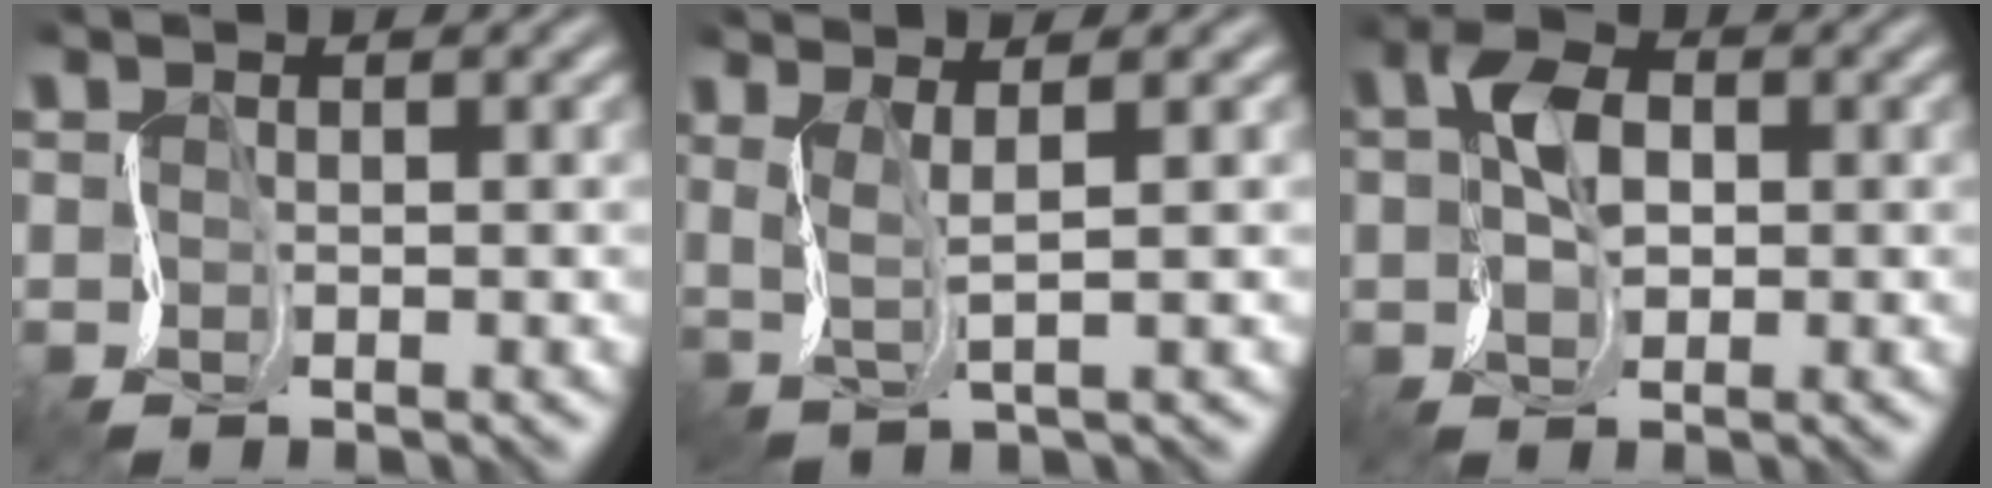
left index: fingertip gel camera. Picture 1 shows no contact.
{"total": 2.4, "force": [1.0, 0.1, 2.2], "torque": [-0.050, 0.004, 0.016]}
{"total": 3.6, "force": [0.6, 2.3, 2.7], "torque": [-0.053, 0.012, 0.001]}